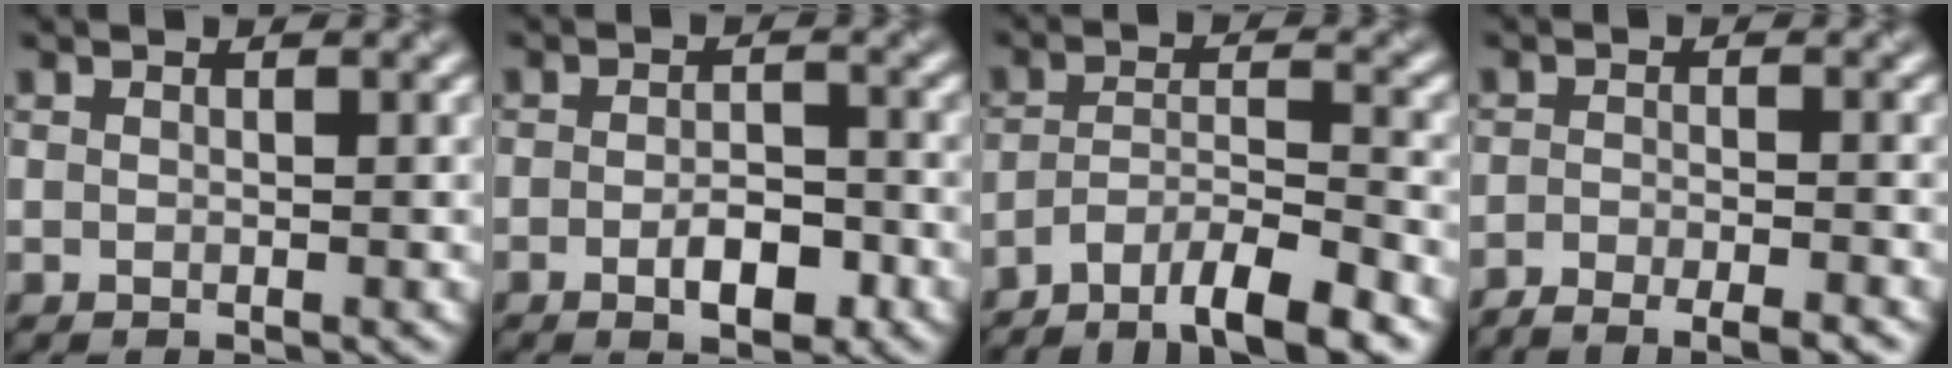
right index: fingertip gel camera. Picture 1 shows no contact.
{"total": 3.5, "force": [-1.4, 1.4, 2.9], "torque": [-0.047, -0.002, -0.022]}
{"total": 7.2, "force": [-5.5, 1.5, 4.4], "torque": [-0.068, 0.001, -0.097]}
{"total": 5.2, "force": [-4.3, 1.1, 2.7], "torque": [-0.038, -0.007, -0.064]}